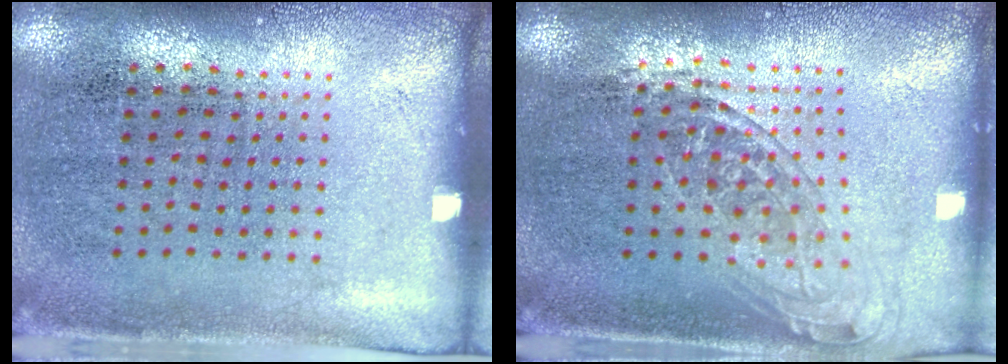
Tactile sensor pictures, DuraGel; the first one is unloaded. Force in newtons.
{"total": 1.6, "press": 1.3, "slide": 0.9}